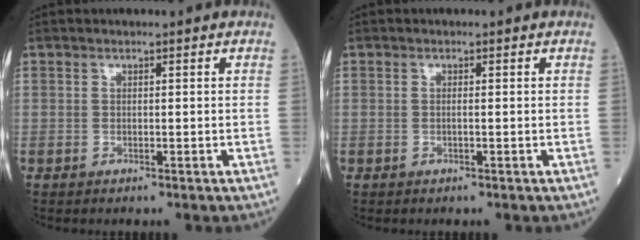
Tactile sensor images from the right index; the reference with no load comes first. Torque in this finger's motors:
{"motor_torque": [-0.02, 0.04, -0.10, -0.01]}